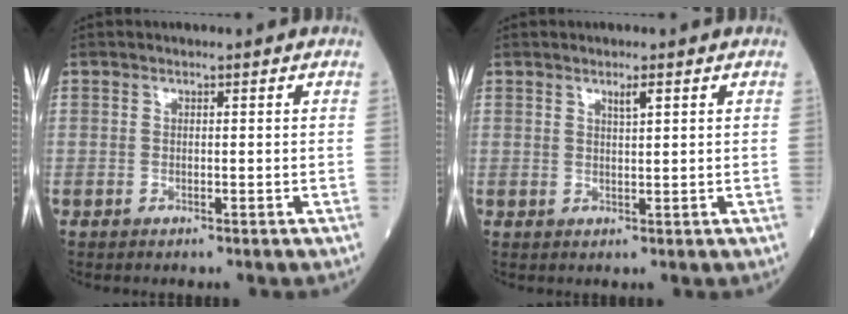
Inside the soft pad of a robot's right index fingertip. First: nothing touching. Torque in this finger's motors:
{"motor_torque": [-0.01, 0.07, 0.01, 0.03]}